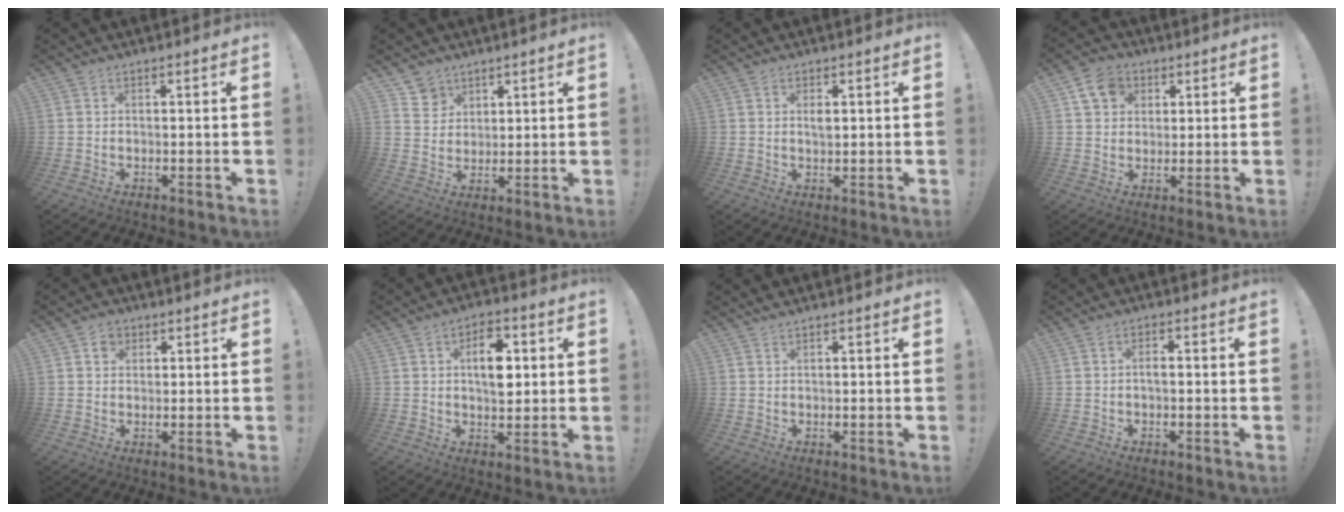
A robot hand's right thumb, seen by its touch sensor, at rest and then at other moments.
{"total": 5.9, "force": [4.1, 4.2, 0.2], "torque": [0.000, -0.036, 0.080]}
{"total": 1.8, "force": [0.5, 0.8, 1.5], "torque": [-0.017, -0.003, 0.005]}
{"total": 8.6, "force": [3.6, 7.2, 3.0], "torque": [-0.041, -0.012, 0.072]}
{"total": 3.2, "force": [1.3, 2.7, 1.0], "torque": [-0.011, 0.001, 0.024]}
{"total": 9.3, "force": [1.8, 5.5, 7.3], "torque": [-0.110, 0.009, 0.030]}
{"total": 0.7, "force": [0.7, -0.1, 0.2], "torque": [0.000, -0.002, 0.012]}
{"total": 2.0, "force": [-0.6, 0.5, 1.8], "torque": [-0.035, 0.007, -0.012]}